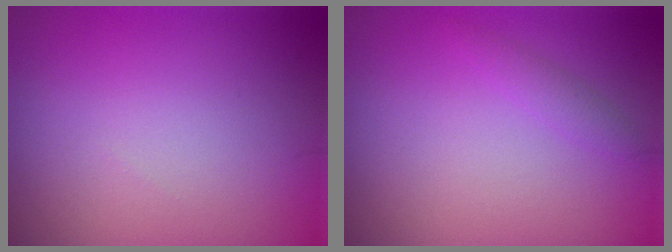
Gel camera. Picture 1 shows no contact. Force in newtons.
{"total": 1.1, "press": 1.1, "slide": 0.1}